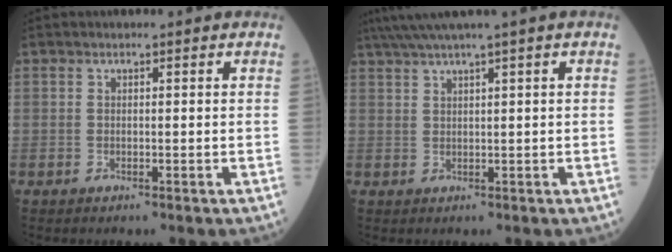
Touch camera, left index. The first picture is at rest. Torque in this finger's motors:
{"motor_torque": [-0.64, -1.50, 0.51, 0.15]}